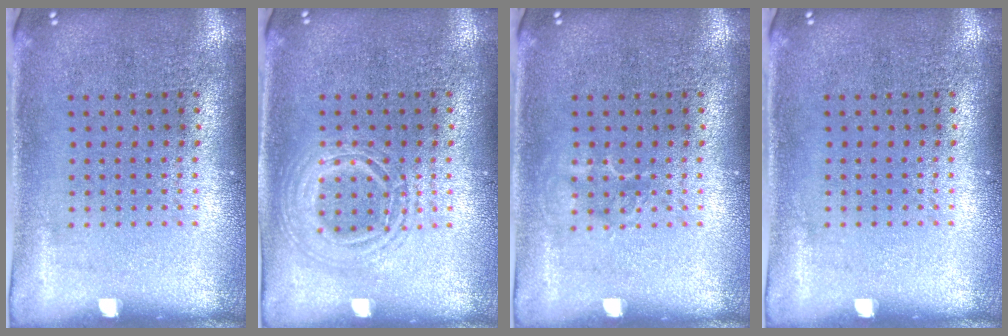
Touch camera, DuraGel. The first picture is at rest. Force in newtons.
{"total": 2.3, "press": 2.3, "slide": 0.2}
{"total": 1.0, "press": 0.9, "slide": 0.2}
{"total": 0.0}